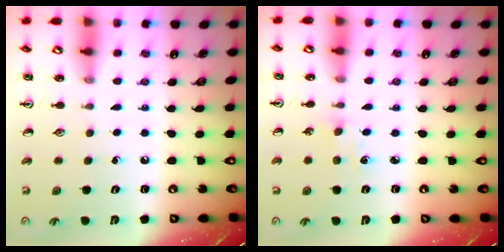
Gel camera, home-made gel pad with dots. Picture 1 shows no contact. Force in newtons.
{"total": 2.8, "press": 2.7, "slide": 0.4}